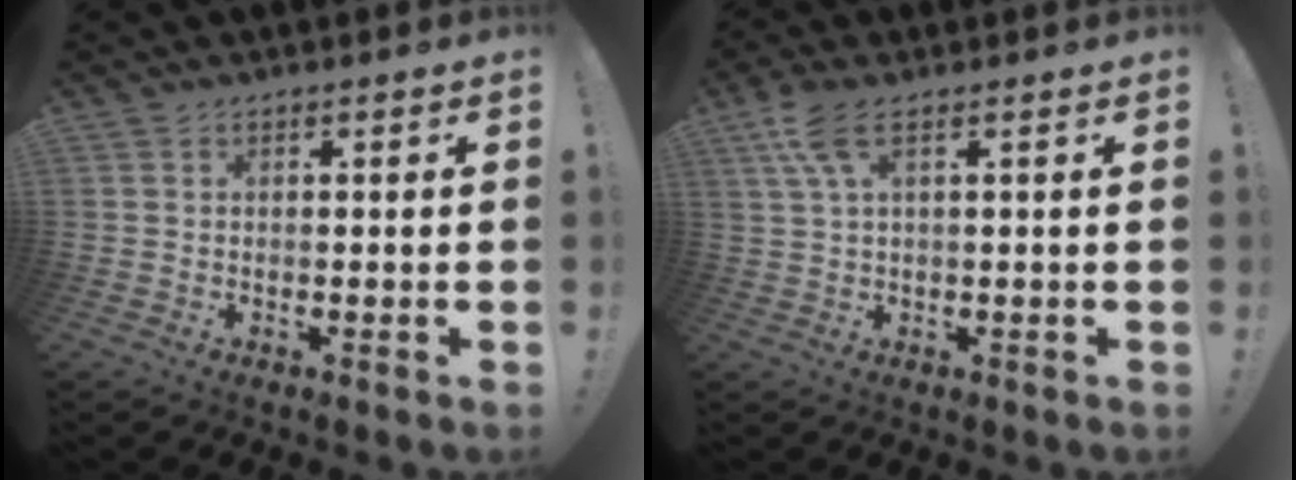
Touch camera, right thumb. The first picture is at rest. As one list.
[{"total": 6.4, "force": [3.3, 1.9, 5.2], "torque": [-0.096, -0.007, 0.060]}]